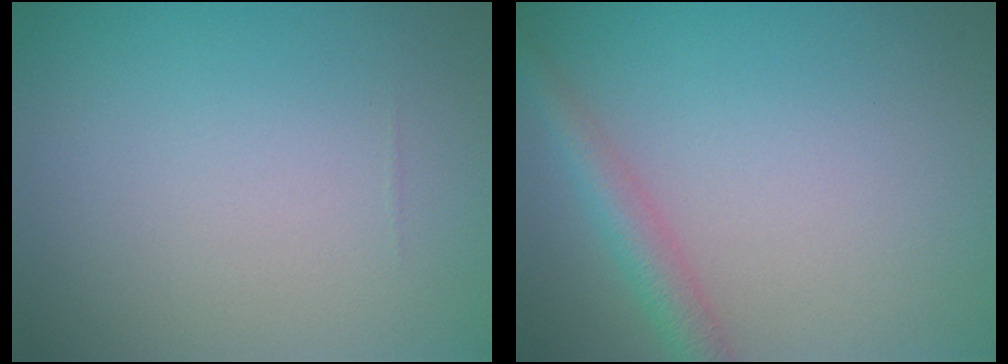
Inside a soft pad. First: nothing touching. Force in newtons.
{"total": 2.8, "press": 2.8, "slide": 0.1}